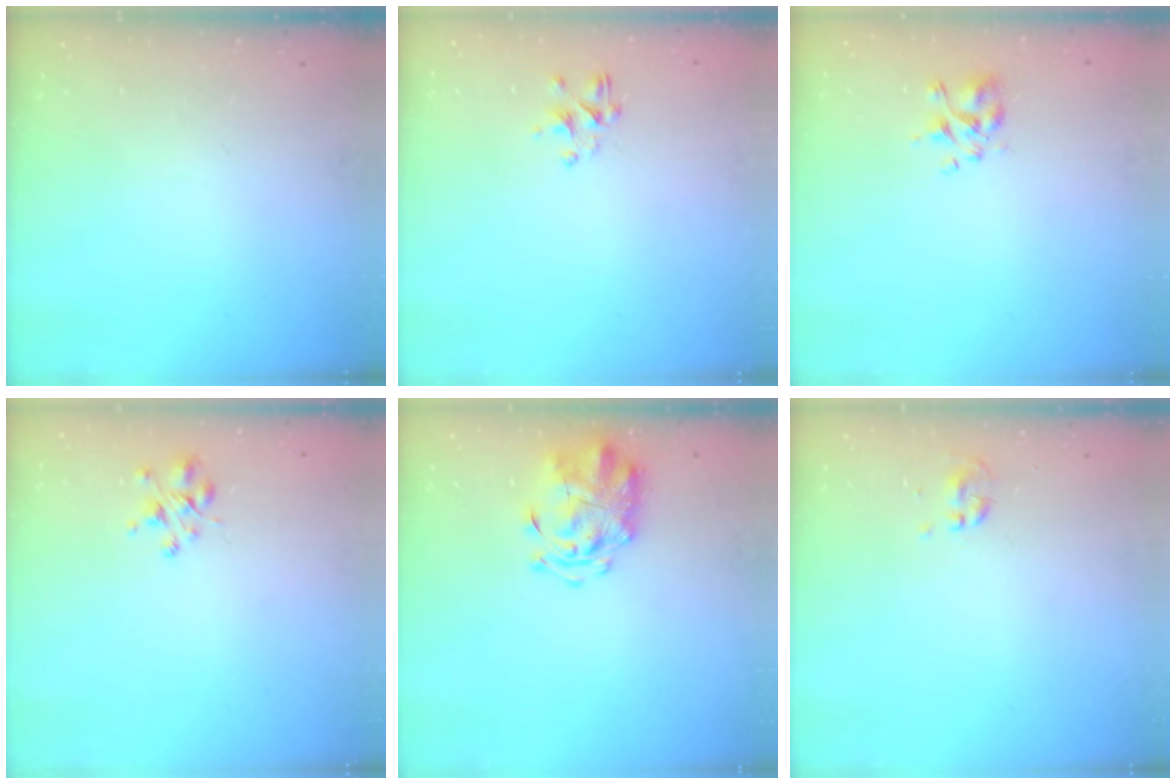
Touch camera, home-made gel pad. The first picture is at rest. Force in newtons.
{"total": 2.4, "press": 2.2, "slide": 1.0}
{"total": 2.2, "press": 2.1, "slide": 0.8}
{"total": 3.2, "press": 3.2, "slide": 0.5}
{"total": 3.2, "press": 3.0, "slide": 1.0}
{"total": 0.0}